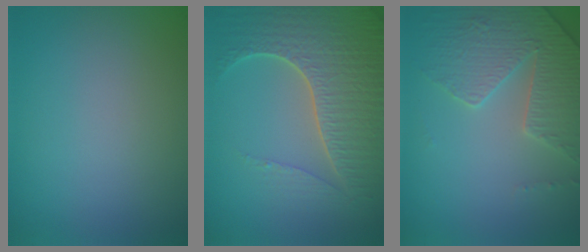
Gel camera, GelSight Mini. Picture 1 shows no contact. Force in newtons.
{"total": 7.4, "press": 5.5, "slide": 5.0}
{"total": 4.0, "press": 3.9, "slide": 1.0}